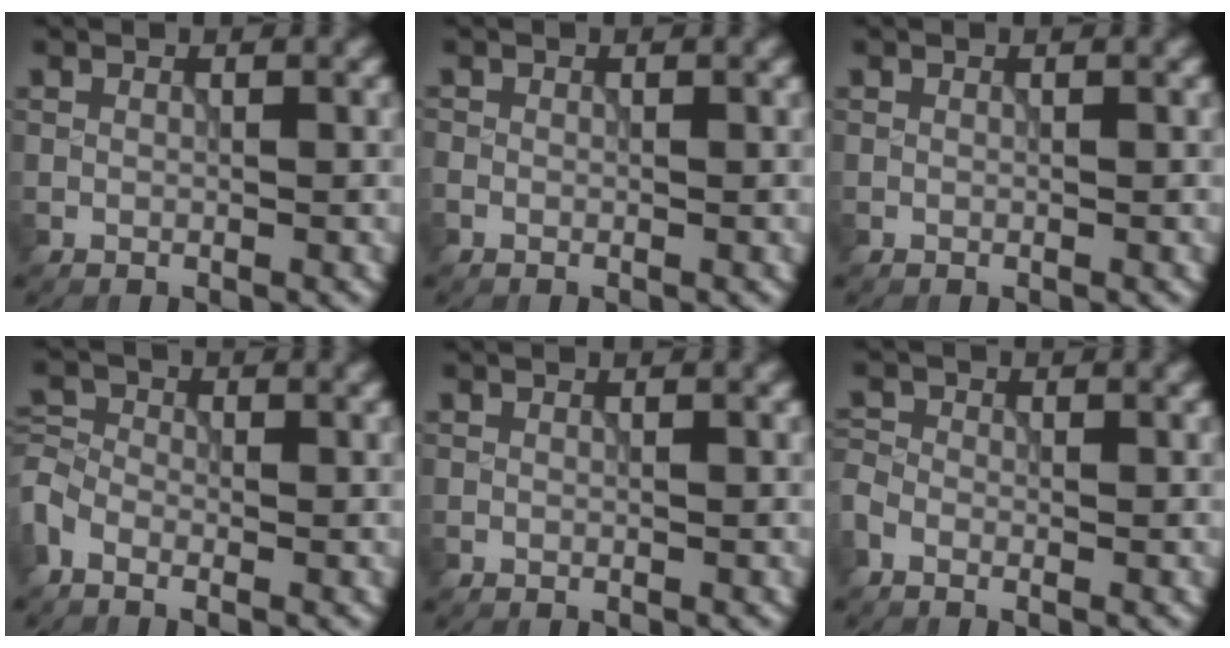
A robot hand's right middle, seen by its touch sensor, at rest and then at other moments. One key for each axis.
{"total": 0.5, "fx": -0.3, "fy": 0.4, "fz": 0.1, "tx": -0.003, "ty": -0.003, "tz": -0.008}
{"total": 0.0}
{"total": 2.7, "fx": -1.5, "fy": 1.6, "fz": 1.6, "tx": -0.039, "ty": 0.001, "tz": -0.048}
{"total": 0.0}
{"total": 1.7, "fx": -1.1, "fy": 1.0, "fz": 0.8, "tx": -0.022, "ty": 0.000, "tz": -0.035}